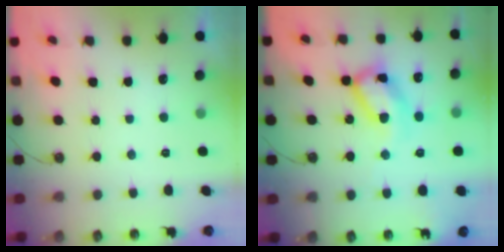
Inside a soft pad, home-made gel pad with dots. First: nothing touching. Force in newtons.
{"total": 17.2, "press": 17.2, "slide": 1.5}